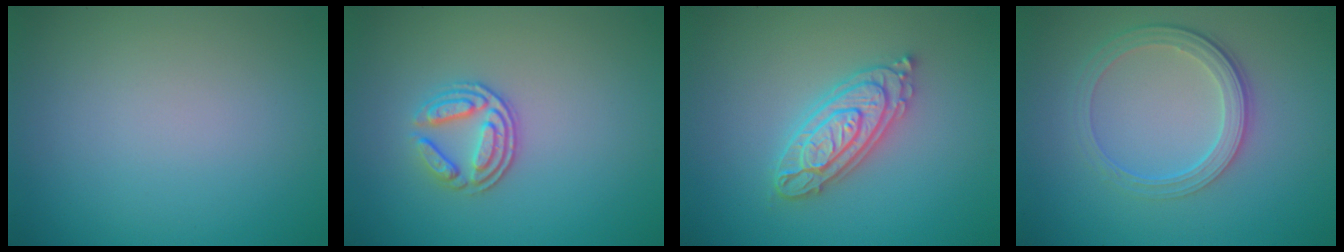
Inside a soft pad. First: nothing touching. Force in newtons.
{"total": 3.0, "press": 2.5, "slide": 1.6}
{"total": 4.3, "press": 4.3, "slide": 0.6}
{"total": 3.7, "press": 2.9, "slide": 2.4}